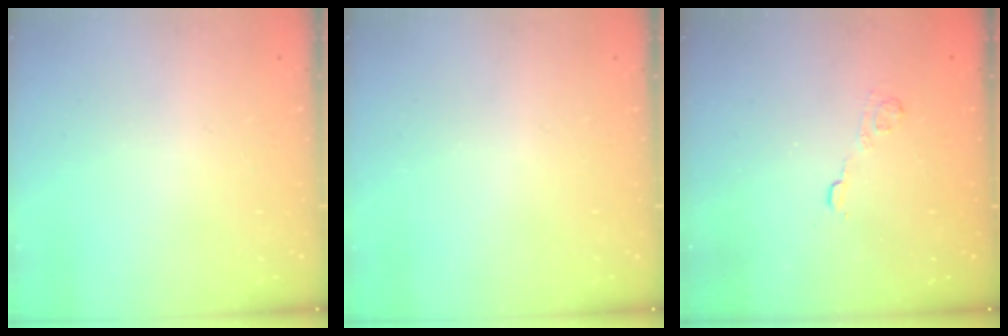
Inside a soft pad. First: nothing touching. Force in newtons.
{"total": 0.0}
{"total": 3.6, "press": 3.4, "slide": 1.2}